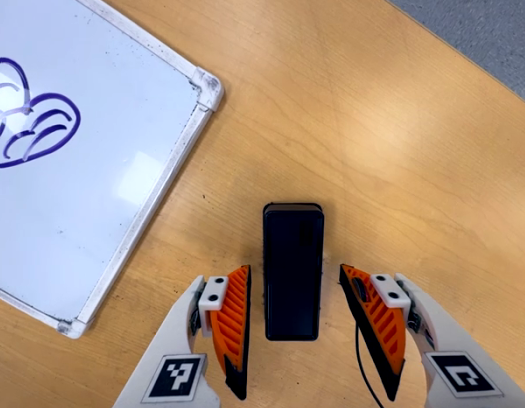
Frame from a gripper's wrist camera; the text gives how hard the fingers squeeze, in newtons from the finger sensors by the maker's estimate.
{"total": 0.0}